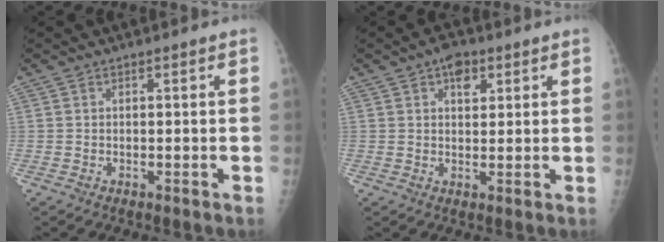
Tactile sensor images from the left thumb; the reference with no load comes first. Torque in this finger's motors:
{"motor_torque": [0.58, 0.49, 0.55, -0.17, 0.00]}